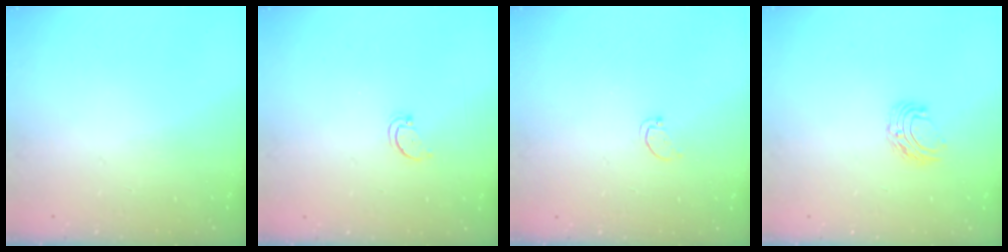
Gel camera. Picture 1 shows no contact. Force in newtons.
{"total": 2.5, "press": 2.4, "slide": 0.5}
{"total": 1.7, "press": 1.7, "slide": 0.2}
{"total": 6.2, "press": 6.2, "slide": 0.5}